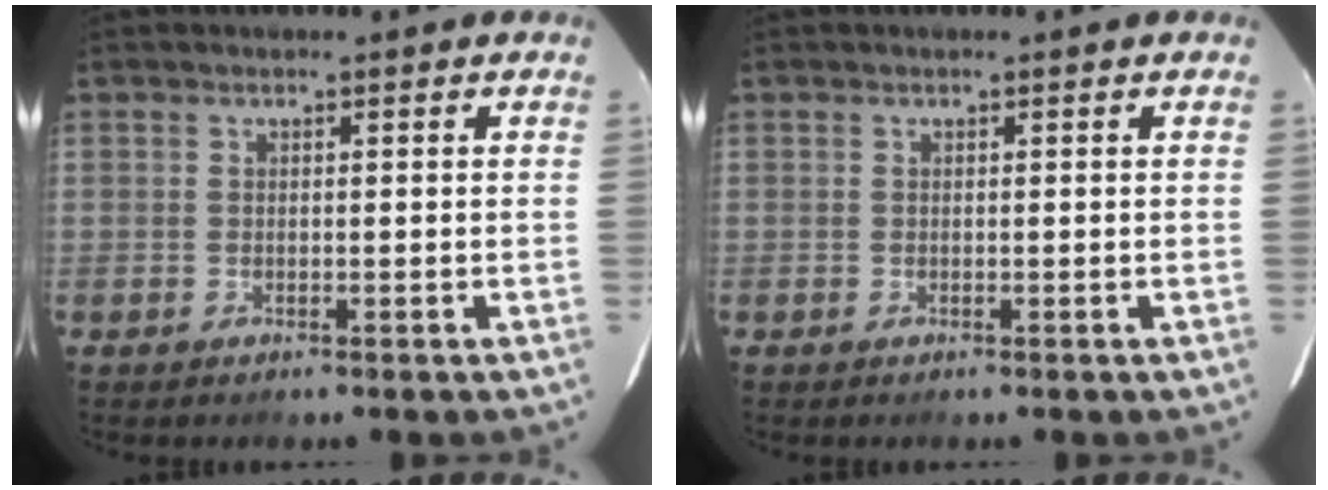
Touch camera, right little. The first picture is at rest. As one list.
[{"total": 0.0}]